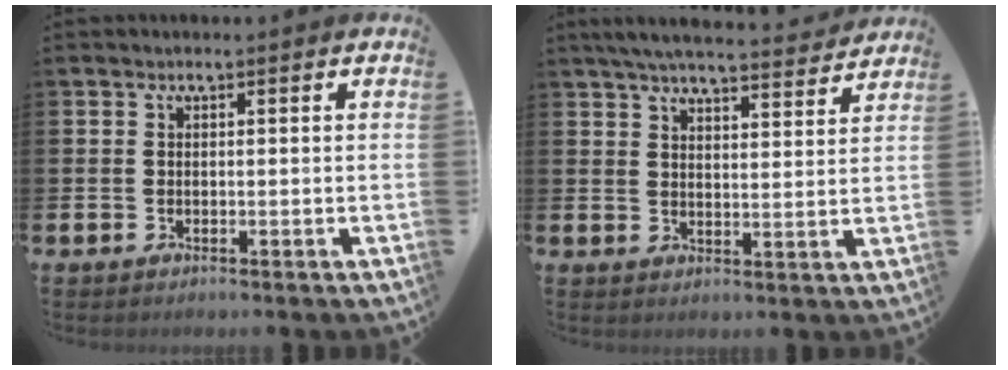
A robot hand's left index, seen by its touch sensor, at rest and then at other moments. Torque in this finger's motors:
{"motor_torque": [1.08, -1.05, 0.20, 0.12]}